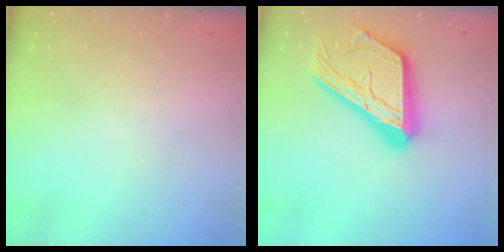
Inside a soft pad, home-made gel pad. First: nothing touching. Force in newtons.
{"total": 23.5, "press": 23.4, "slide": 2.1}